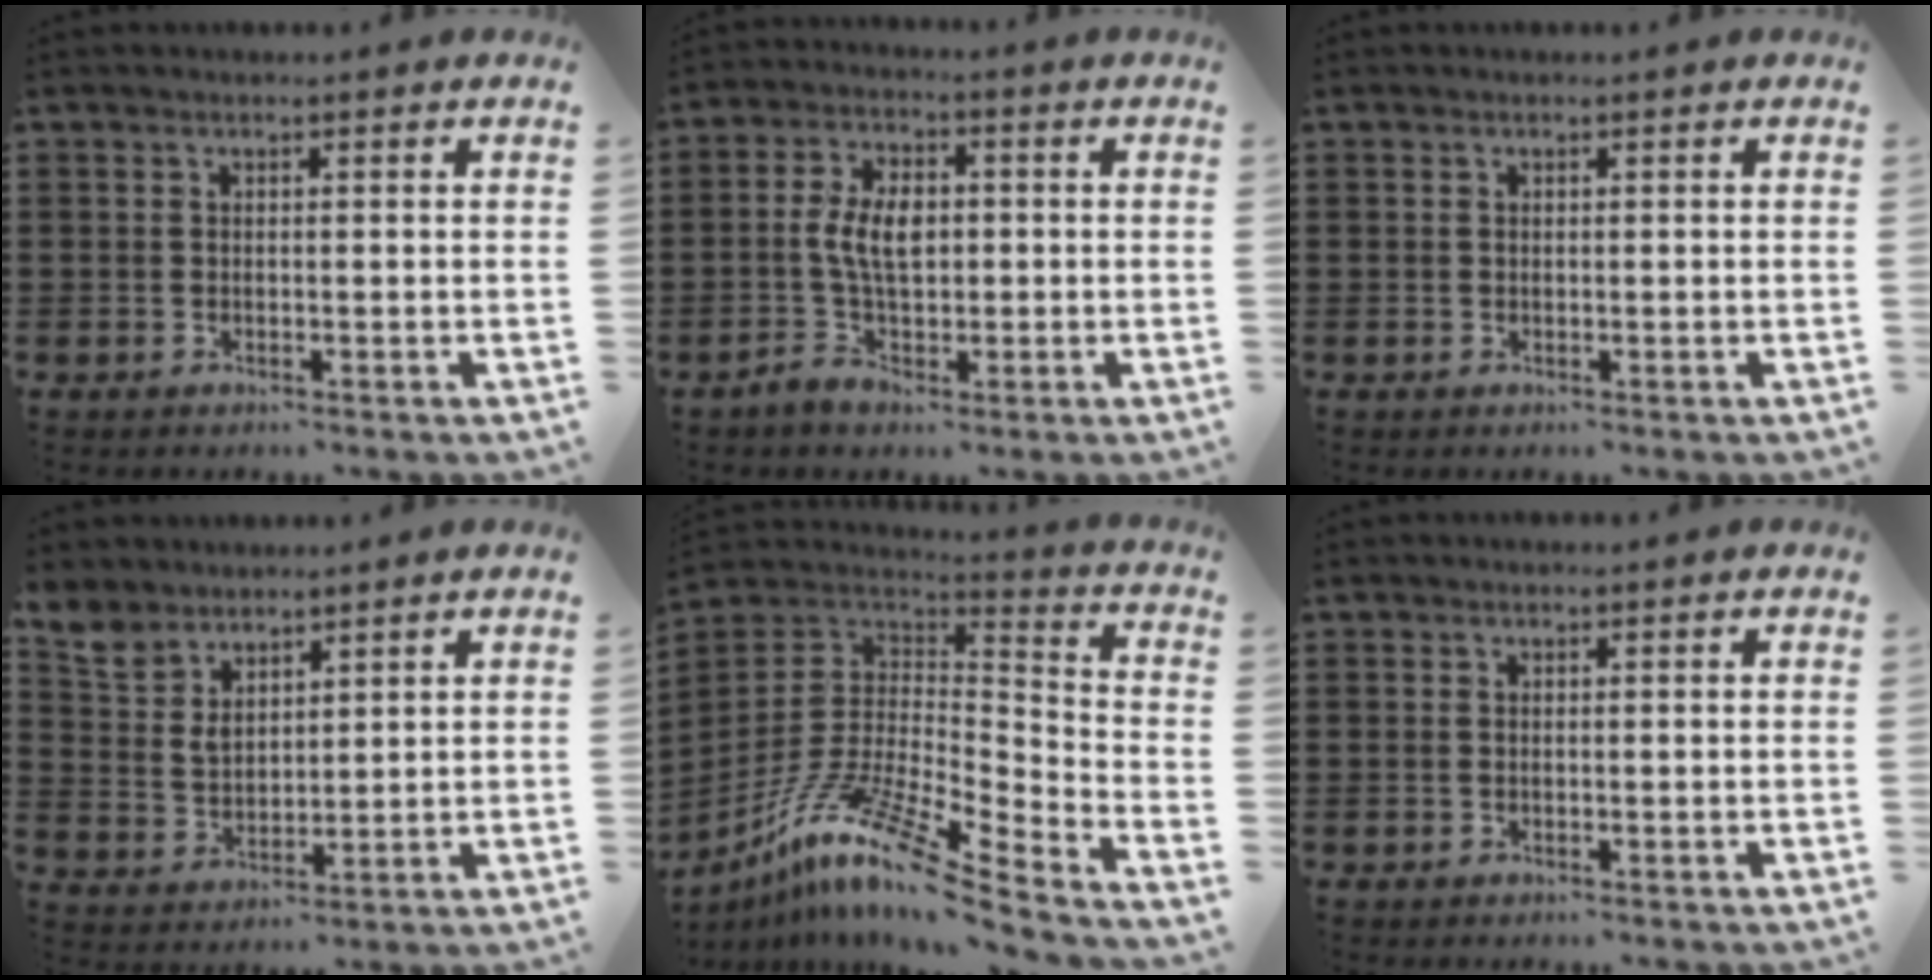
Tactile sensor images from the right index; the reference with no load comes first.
{"total": 7.8, "force": [-0.4, 4.7, 6.2], "torque": [-0.143, 0.005, -0.013]}
{"total": 0.0}
{"total": 5.2, "force": [4.2, 2.6, 1.5], "torque": [-0.046, -0.004, 0.081]}
{"total": 12.8, "force": [-9.1, 1.4, 9.0], "torque": [-0.182, 0.002, -0.179]}
{"total": 0.0}